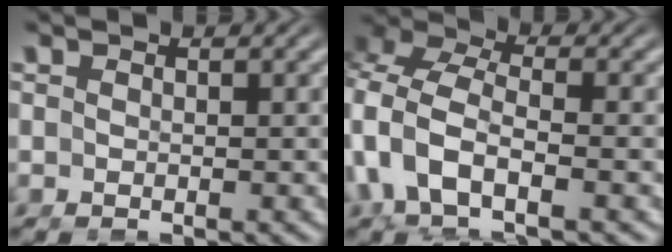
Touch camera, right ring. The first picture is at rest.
{"total": 8.6, "force": [0.2, 6.7, 5.4], "torque": [-0.152, -0.022, 0.001]}